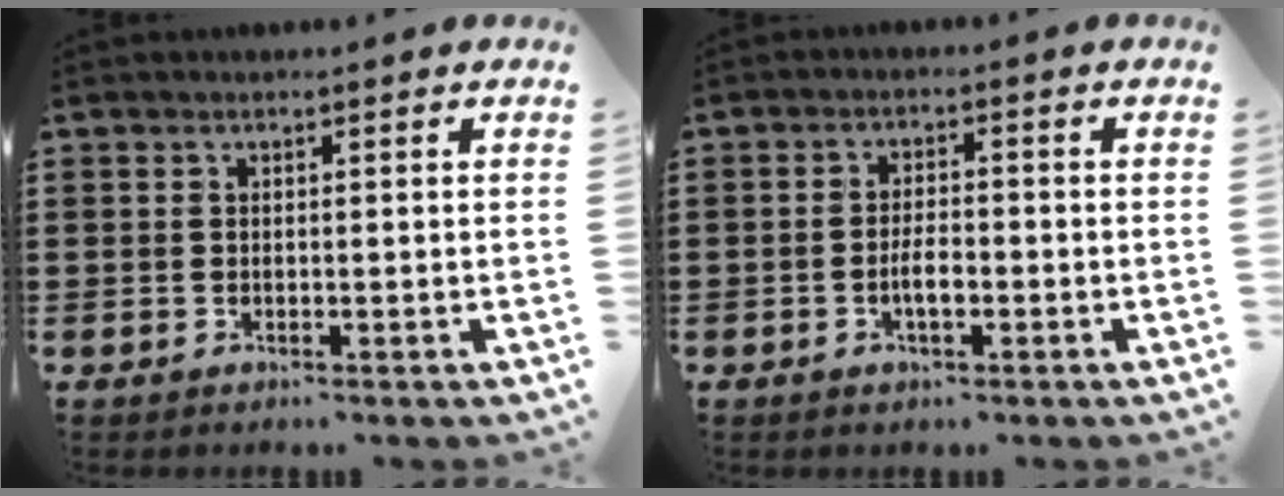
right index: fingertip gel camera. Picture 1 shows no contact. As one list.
[{"total": 3.4, "force": [-1.2, 1.2, 2.9], "torque": [-0.060, 0.001, -0.024]}]